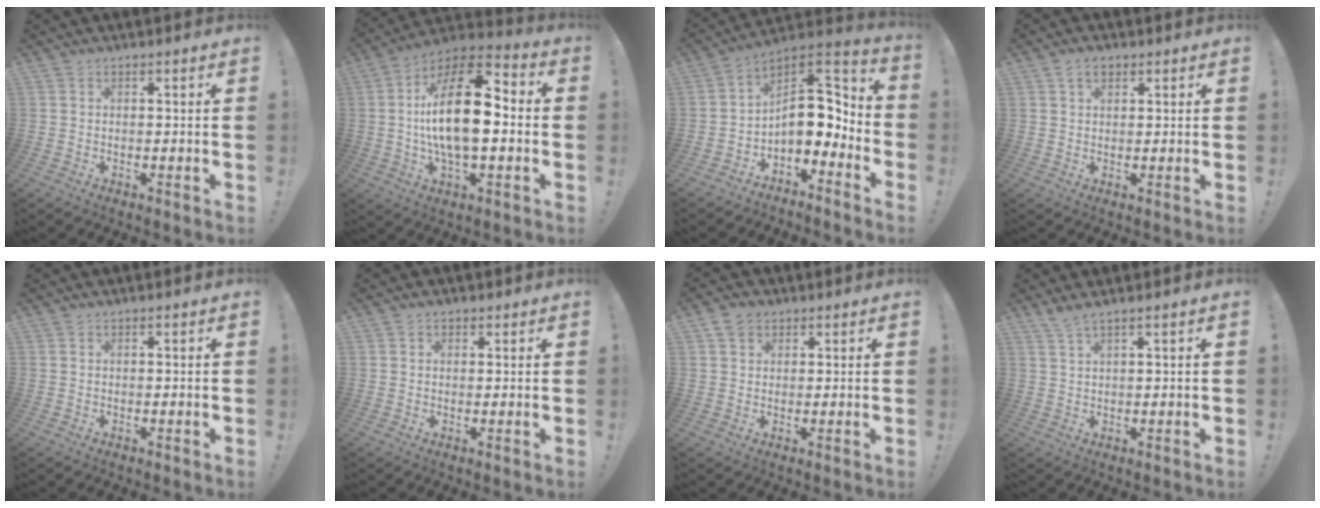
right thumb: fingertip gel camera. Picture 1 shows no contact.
{"total": 20.4, "force": [0.0, 9.0, 18.3], "torque": [-0.336, 0.003, -0.009]}
{"total": 12.4, "force": [-0.5, 8.5, 9.0], "torque": [-0.121, 0.003, 0.001]}
{"total": 3.4, "force": [1.9, 2.1, 1.9], "torque": [-0.033, 0.001, 0.035]}
{"total": 0.0}
{"total": 1.4, "force": [0.6, 1.2, 0.5], "torque": [-0.003, -0.001, 0.010]}
{"total": 4.3, "force": [2.2, 3.3, 1.7], "torque": [-0.031, 0.002, 0.042]}
{"total": 3.0, "force": [2.1, 0.1, 2.1], "torque": [-0.050, -0.002, 0.038]}